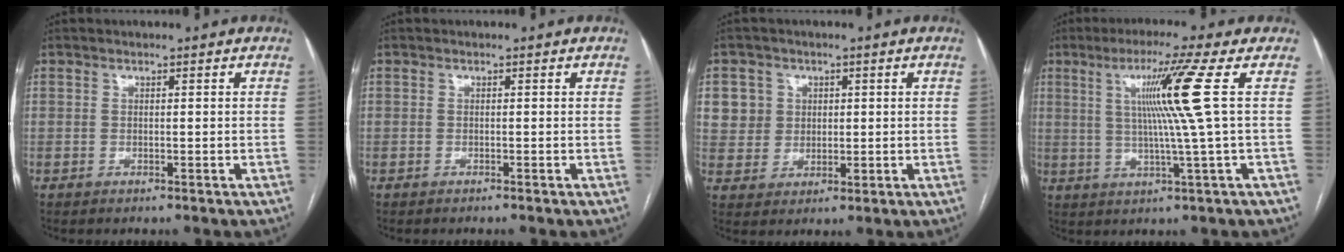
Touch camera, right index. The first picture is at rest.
{"total": 0.0}
{"total": 6.0, "force": [1.9, 5.6, 0.6], "torque": [-0.008, 0.012, 0.043]}
{"total": 9.8, "force": [2.3, -3.0, 9.1], "torque": [-0.154, 0.001, 0.050]}